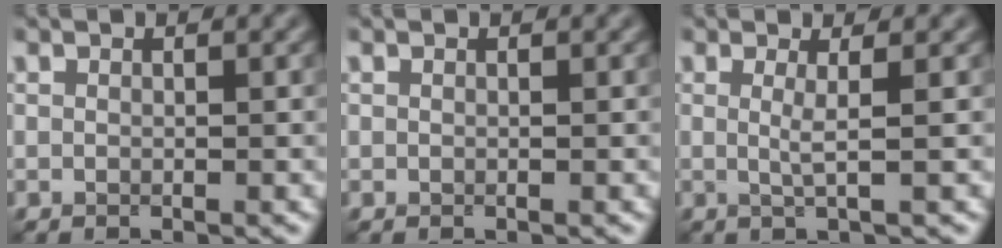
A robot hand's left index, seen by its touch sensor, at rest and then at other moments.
{"total": 0.0}
{"total": 1.8, "force": [0.2, 0.3, 1.7], "torque": [-0.033, -0.004, -0.003]}